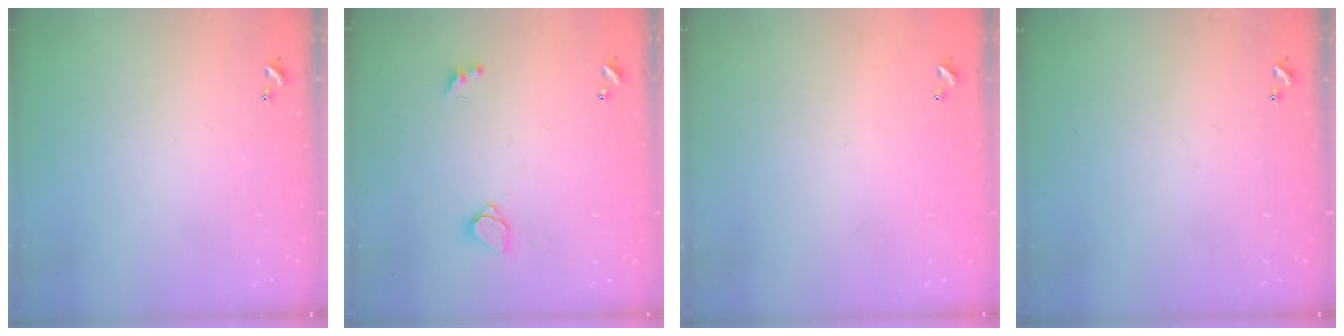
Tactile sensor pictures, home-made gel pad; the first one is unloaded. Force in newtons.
{"total": 1.7, "press": 1.7, "slide": 0.4}
{"total": 2.8, "press": 2.8, "slide": 0.1}
{"total": 0.0}